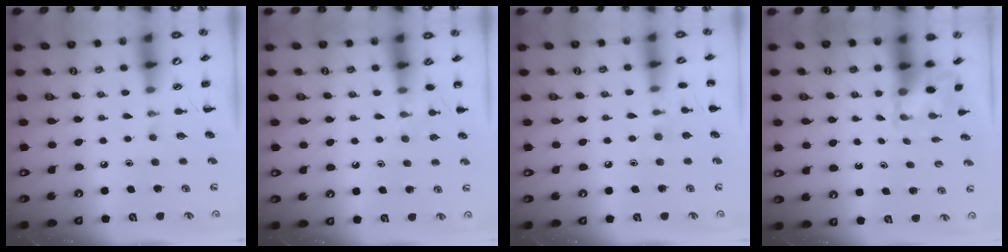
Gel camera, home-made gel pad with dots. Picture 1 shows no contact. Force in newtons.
{"total": 6.8, "press": 6.5, "slide": 2.0}
{"total": 5.9, "press": 5.6, "slide": 1.8}
{"total": 2.0, "press": 1.9, "slide": 0.7}